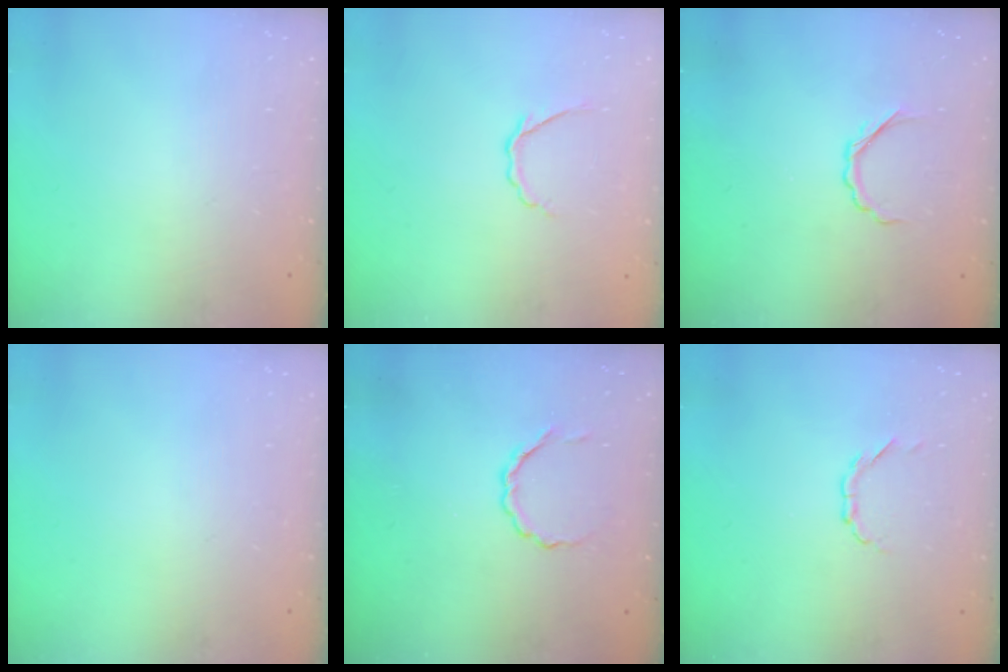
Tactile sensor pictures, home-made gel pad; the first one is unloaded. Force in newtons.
{"total": 2.9, "press": 2.7, "slide": 0.8}
{"total": 3.1, "press": 2.9, "slide": 1.1}
{"total": 0.0}
{"total": 3.0, "press": 2.8, "slide": 1.1}
{"total": 2.9, "press": 2.7, "slide": 1.1}